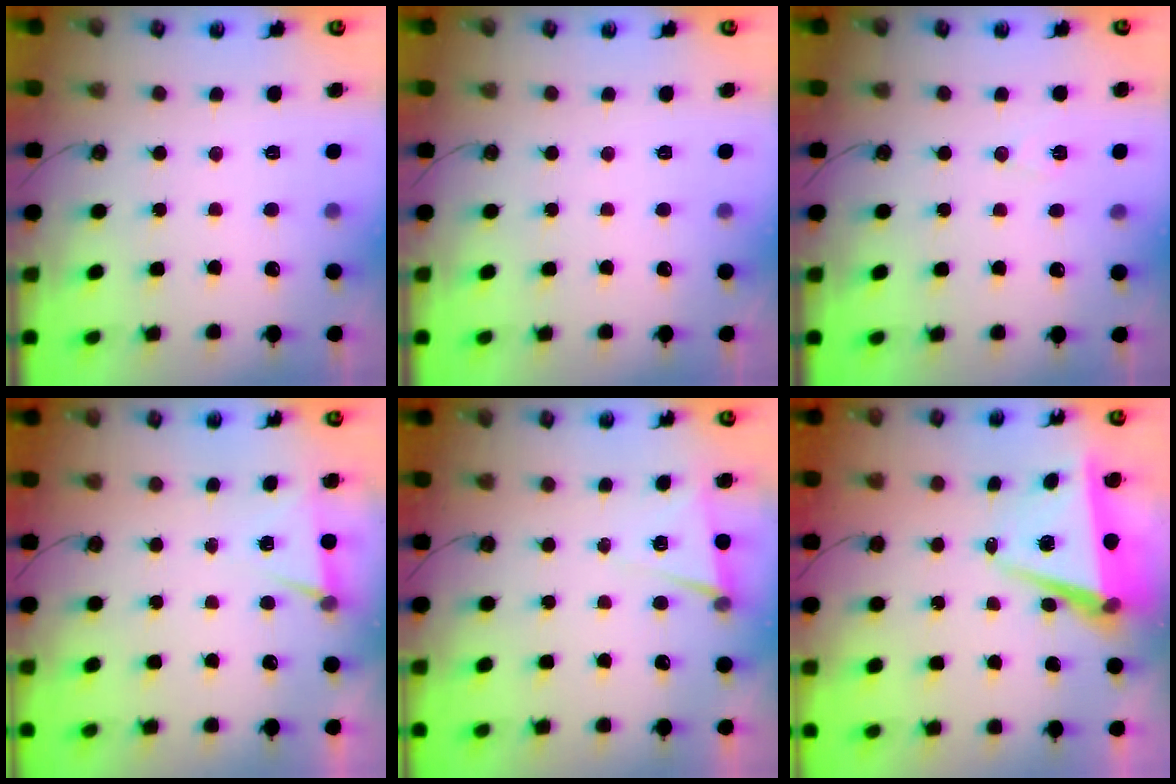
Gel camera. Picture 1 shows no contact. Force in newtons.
{"total": 0.0}
{"total": 6.5, "press": 4.7, "slide": 4.5}
{"total": 5.0, "press": 2.2, "slide": 4.5}
{"total": 5.3, "press": 3.6, "slide": 3.8}
{"total": 7.2, "press": 5.6, "slide": 4.5}